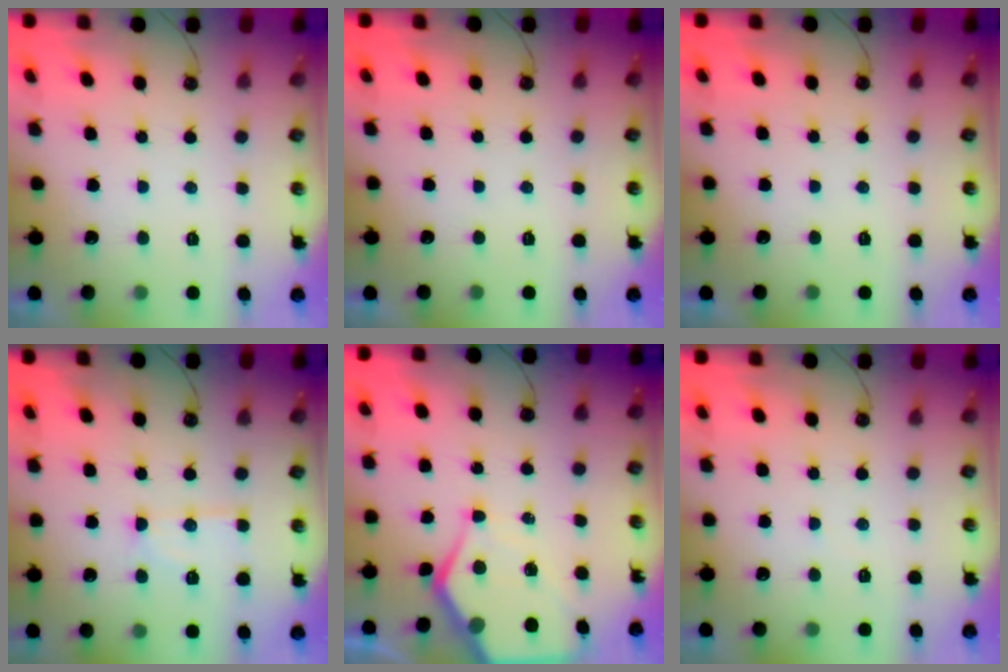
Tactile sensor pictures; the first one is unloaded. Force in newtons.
{"total": 0.0}
{"total": 0.0}
{"total": 10.7, "press": 10.6, "slide": 0.9}
{"total": 11.6, "press": 11.5, "slide": 1.3}
{"total": 2.8, "press": 2.7, "slide": 0.5}